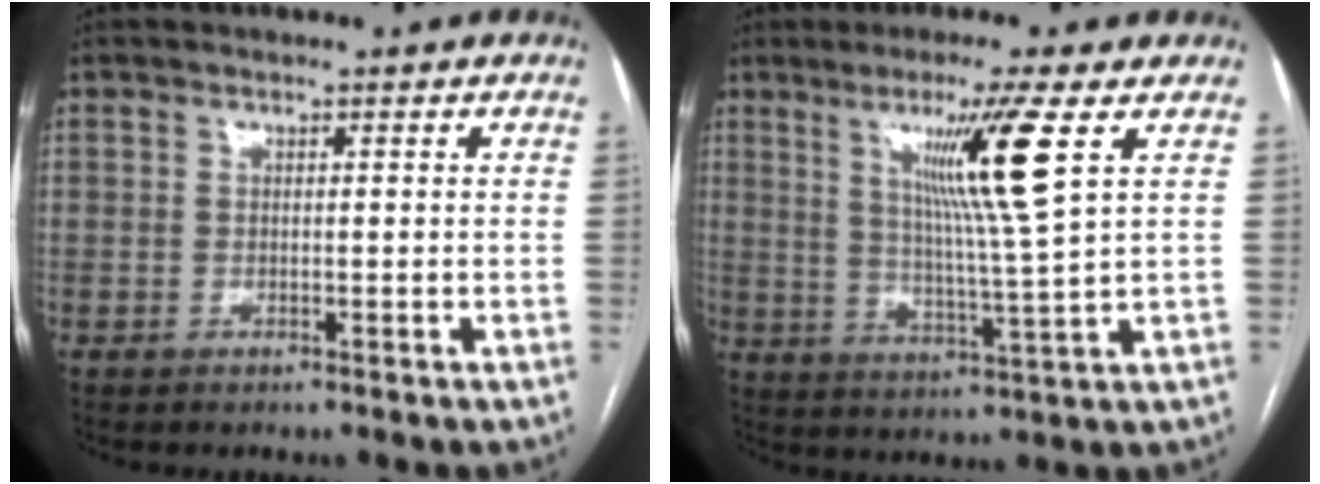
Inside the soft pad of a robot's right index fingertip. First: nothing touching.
{"total": 10.6, "force": [4.3, -2.1, 9.5], "torque": [-0.164, -0.014, 0.080]}